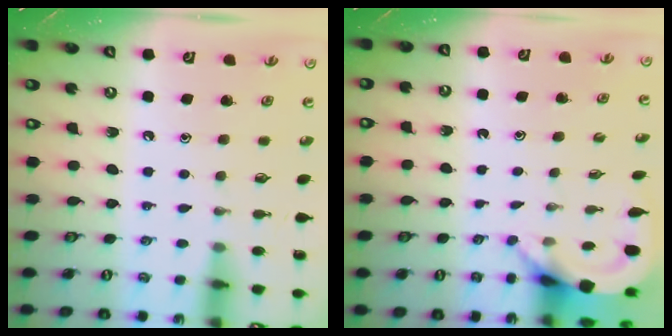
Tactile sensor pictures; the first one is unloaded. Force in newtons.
{"total": 3.8, "press": 3.8, "slide": 0.3}